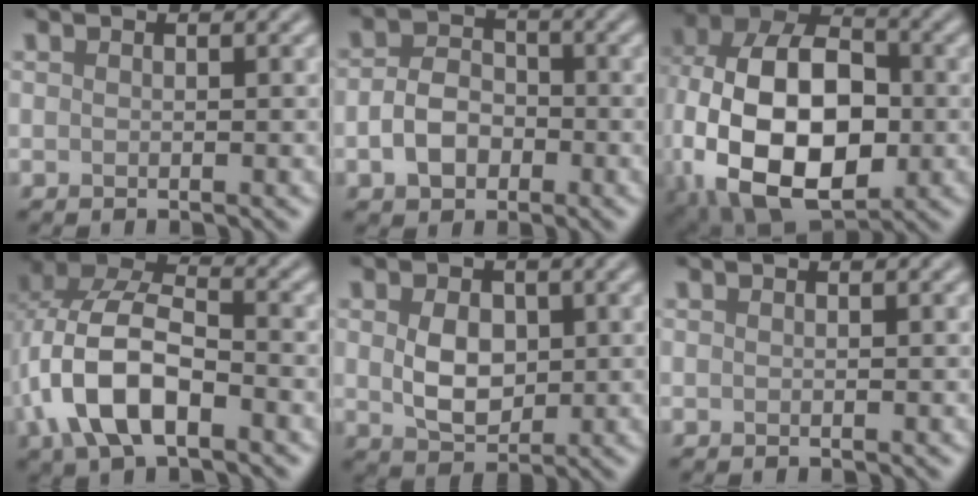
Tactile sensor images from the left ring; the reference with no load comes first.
{"total": 3.7, "force": [-1.2, 2.8, 2.2], "torque": [-0.042, 0.002, -0.028]}
{"total": 17.4, "force": [-2.8, 11.2, 13.0], "torque": [-0.228, -0.004, -0.049]}
{"total": 8.8, "force": [-2.7, 4.7, 7.0], "torque": [-0.148, 0.009, -0.061]}
{"total": 4.2, "force": [0.4, 2.9, 3.0], "torque": [-0.061, -0.004, 0.008]}
{"total": 0.0}